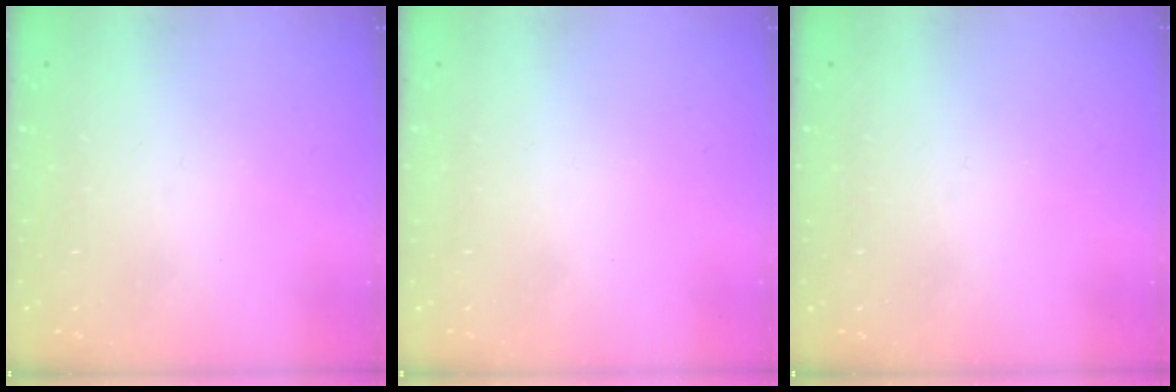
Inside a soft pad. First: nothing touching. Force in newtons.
{"total": 1.7, "press": 1.6, "slide": 0.1}
{"total": 0.0}